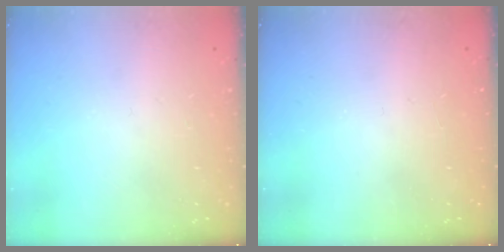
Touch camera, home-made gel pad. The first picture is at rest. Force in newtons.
{"total": 0.0}